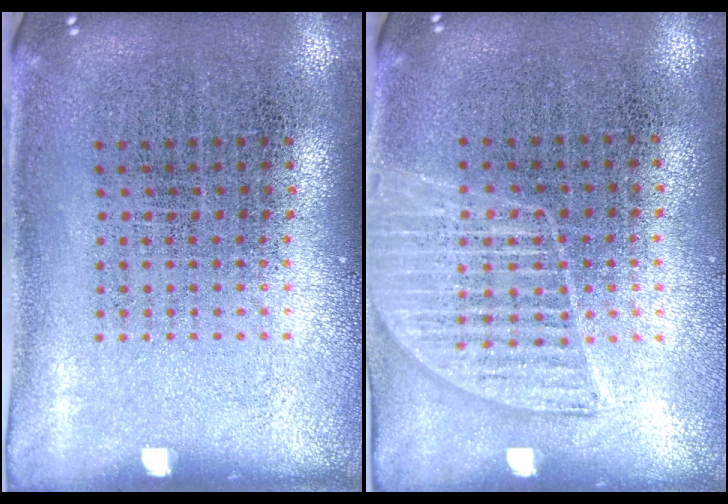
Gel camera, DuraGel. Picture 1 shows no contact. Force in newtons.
{"total": 1.4, "press": 1.2, "slide": 0.6}